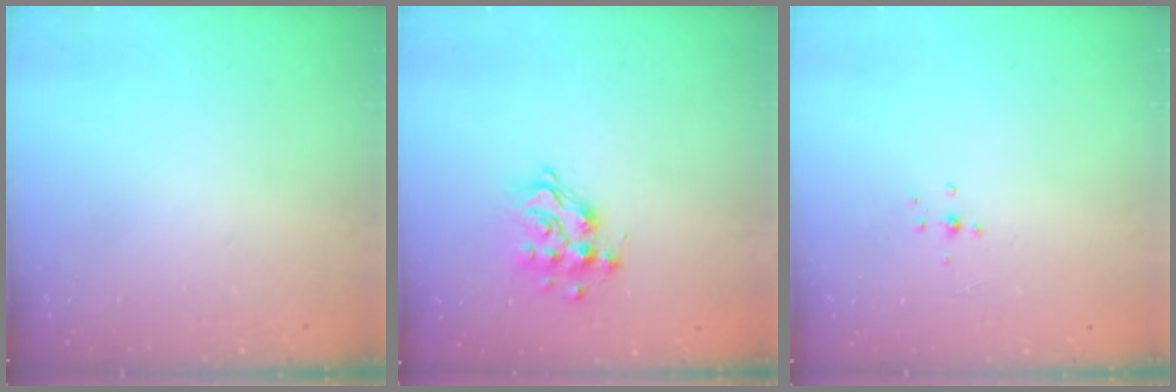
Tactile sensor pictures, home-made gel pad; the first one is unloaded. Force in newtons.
{"total": 11.7, "press": 11.7, "slide": 0.9}
{"total": 4.6, "press": 4.5, "slide": 0.8}